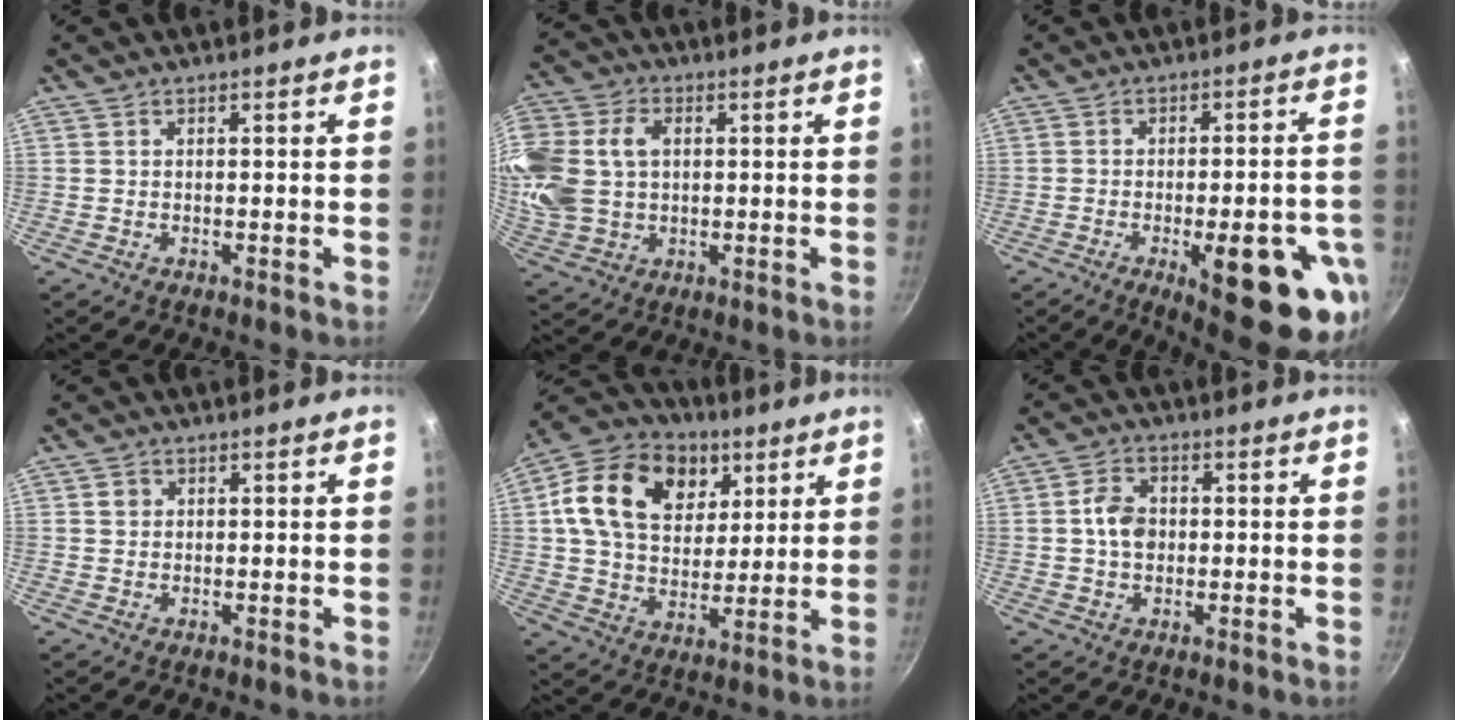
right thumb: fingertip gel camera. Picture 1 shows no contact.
{"total": 21.0, "force": [3.8, 16.0, 13.0], "torque": [-0.317, 0.033, 0.074]}
{"total": 18.3, "force": [-6.8, 5.8, 15.9], "torque": [-0.174, 0.013, -0.081]}
{"total": 1.5, "force": [0.4, 1.4, 0.5], "torque": [-0.003, 0.004, 0.005]}
{"total": 20.4, "force": [7.1, 14.9, 12.1], "torque": [-0.191, -0.004, 0.113]}
{"total": 5.9, "force": [0.1, 4.4, 3.9], "torque": [-0.054, 0.012, -0.005]}